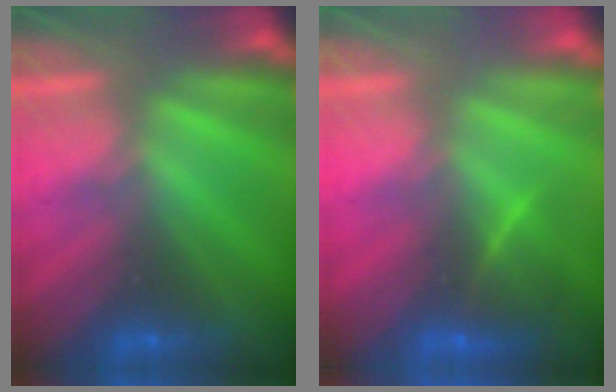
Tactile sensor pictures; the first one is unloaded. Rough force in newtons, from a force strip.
{"total": 2.8}